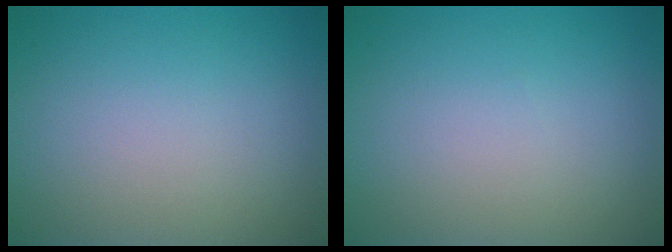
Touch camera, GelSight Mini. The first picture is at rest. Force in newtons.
{"total": 0.0}